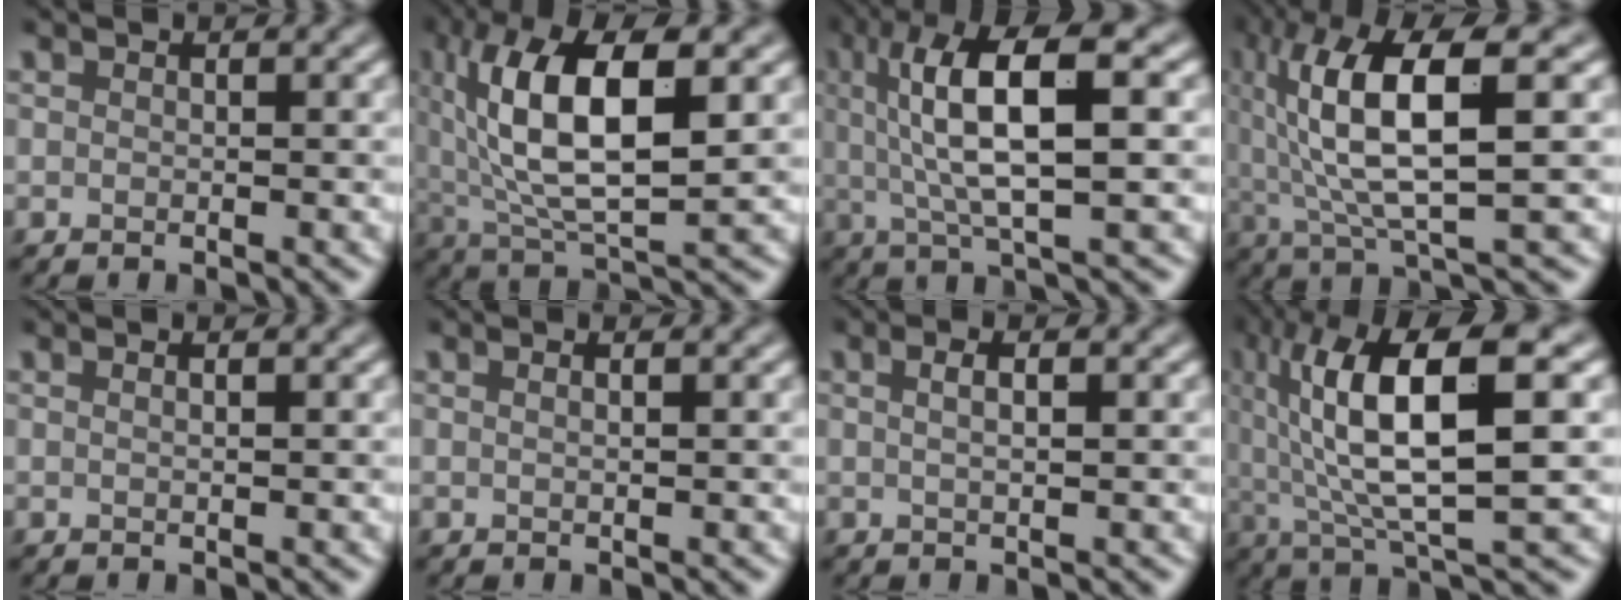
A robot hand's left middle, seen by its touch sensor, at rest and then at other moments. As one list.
[{"total": 10.9, "force": [2.5, 3.8, 9.9], "torque": [-0.179, 0.007, 0.046]}, {"total": 9.3, "force": [1.7, 2.5, 8.8], "torque": [-0.149, 0.012, 0.029]}, {"total": 10.2, "force": [1.8, 2.6, 9.7], "torque": [-0.178, 0.010, 0.036]}, {"total": 1.0, "force": [0.5, 0.4, 0.8], "torque": [-0.003, -0.003, -0.001]}, {"total": 1.3, "force": [0.6, 0.5, 1.0], "torque": [-0.003, -0.004, -0.001]}, {"total": 2.1, "force": [0.7, 0.7, 1.8], "torque": [-0.016, -0.002, 0.000]}, {"total": 11.5, "force": [2.3, 2.9, 10.9], "torque": [-0.190, 0.013, 0.043]}]